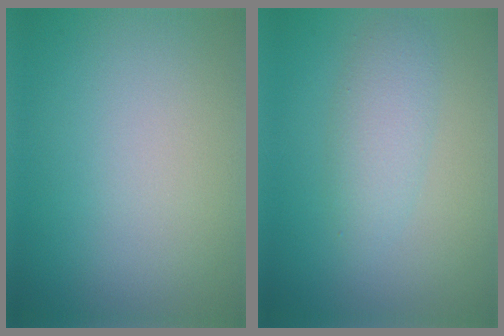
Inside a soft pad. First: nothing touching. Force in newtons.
{"total": 2.6, "press": 2.6, "slide": 0.2}